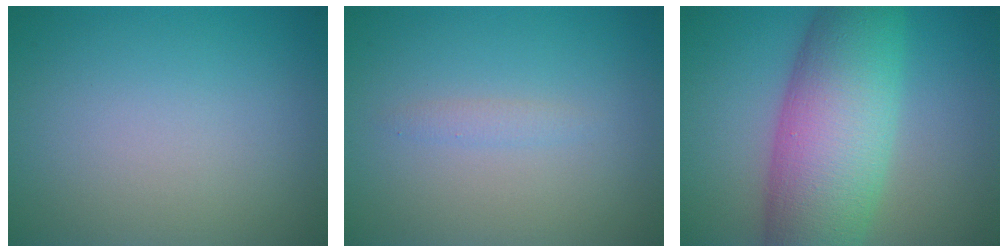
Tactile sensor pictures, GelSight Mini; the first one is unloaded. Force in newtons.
{"total": 0.8, "press": 0.8, "slide": 0.0}
{"total": 11.2, "press": 11.2, "slide": 0.3}